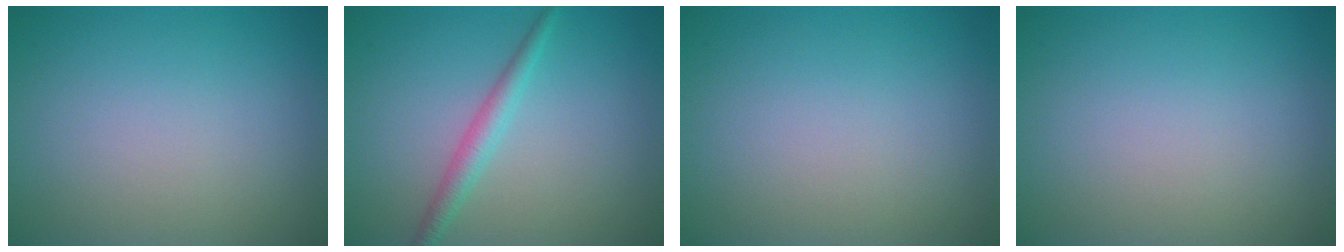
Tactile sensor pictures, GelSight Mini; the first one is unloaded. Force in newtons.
{"total": 2.1, "press": 2.1, "slide": 0.0}
{"total": 0.0}
{"total": 0.0}